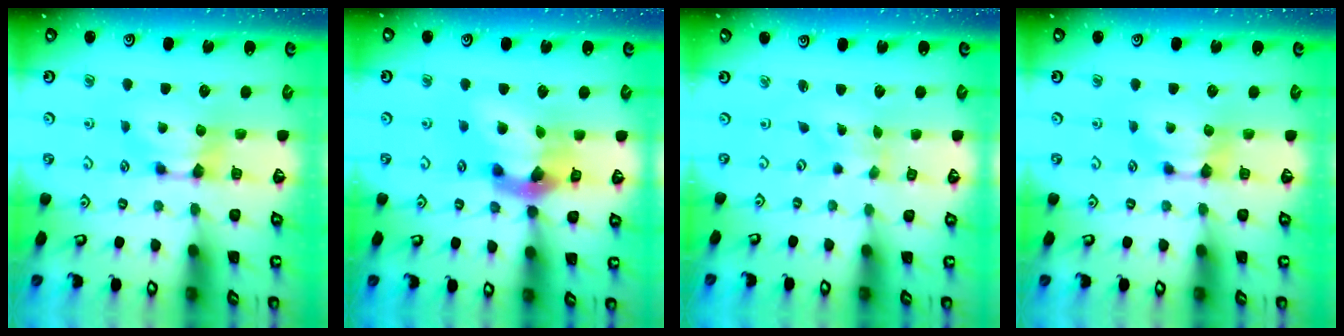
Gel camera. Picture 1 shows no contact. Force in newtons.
{"total": 7.9, "press": 7.5, "slide": 2.3}
{"total": 4.1, "press": 4.1, "slide": 0.6}
{"total": 0.0}